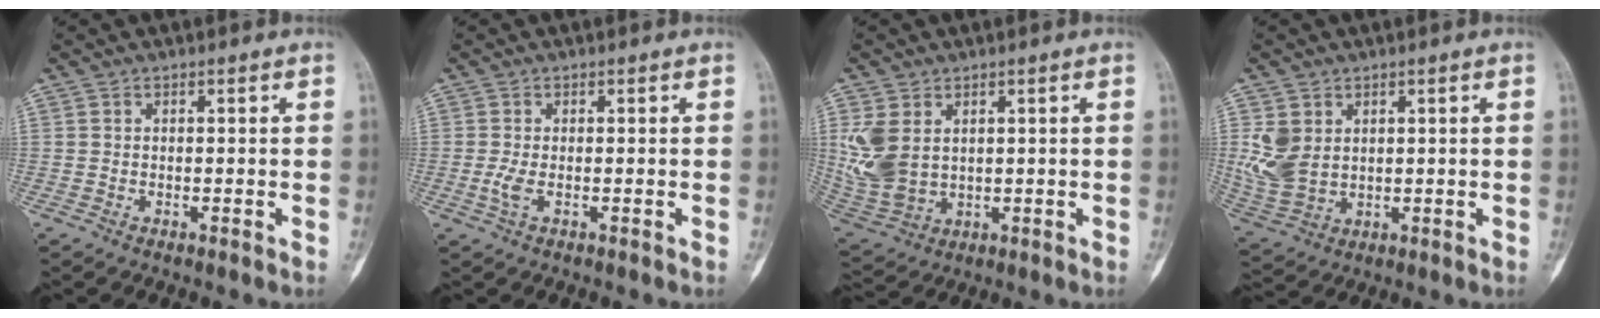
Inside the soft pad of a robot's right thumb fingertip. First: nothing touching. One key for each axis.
{"total": 2.1, "fx": -0.5, "fy": 0.7, "fz": 1.9, "tx": -0.055, "ty": -0.008, "tz": -0.010}
{"total": 9.9, "fx": 2.3, "fy": 6.9, "fz": 6.7, "tx": -0.146, "ty": -0.010, "tz": 0.065}
{"total": 7.9, "fx": 2.1, "fy": 5.9, "fz": 4.9, "tx": -0.097, "ty": -0.009, "tz": 0.059}